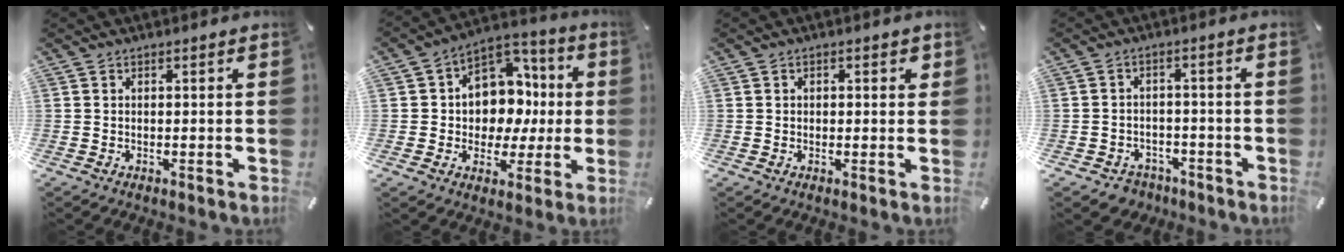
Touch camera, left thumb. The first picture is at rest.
{"total": 12.1, "force": [0.3, 11.0, 5.0], "torque": [-0.062, -0.014, 0.017]}
{"total": 1.4, "force": [0.2, 1.0, 0.9], "torque": [-0.011, 0.004, 0.000]}
{"total": 3.9, "force": [-2.3, 3.1, 0.8], "torque": [-0.021, 0.009, -0.044]}